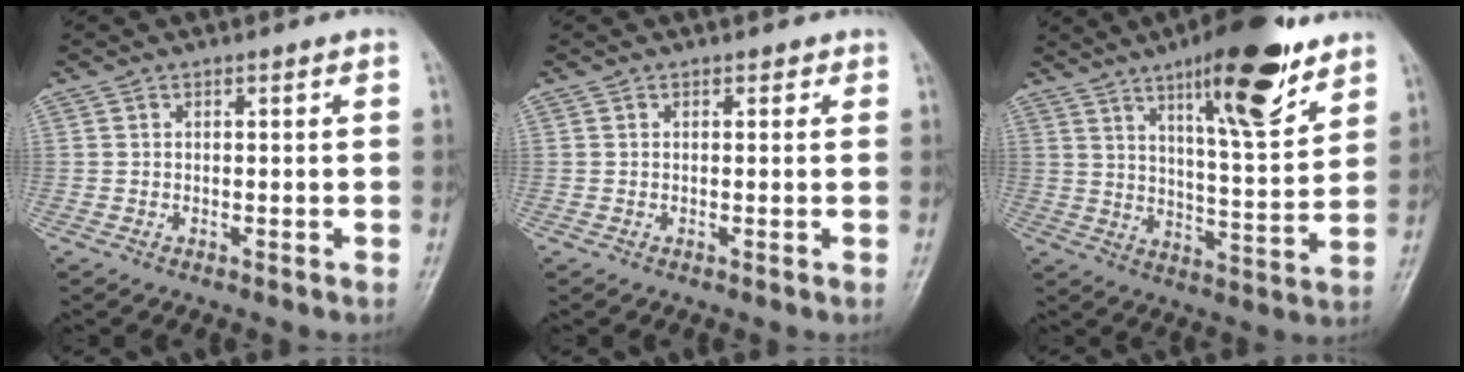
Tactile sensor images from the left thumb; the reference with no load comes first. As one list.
[{"total": 0.7, "force": [0.4, 0.6, 0.2], "torque": [0.005, -0.001, 0.001]}, {"total": 17.5, "force": [10.7, 4.4, 13.1], "torque": [-0.170, -0.060, 0.168]}]